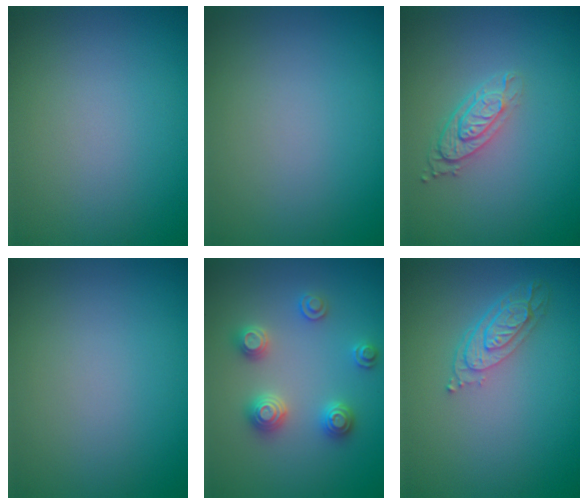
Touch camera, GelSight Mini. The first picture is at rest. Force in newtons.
{"total": 0.0}
{"total": 3.2, "press": 2.3, "slide": 2.2}
{"total": 0.0}
{"total": 3.4, "press": 3.4, "slide": 0.5}
{"total": 3.4, "press": 2.7, "slide": 2.1}